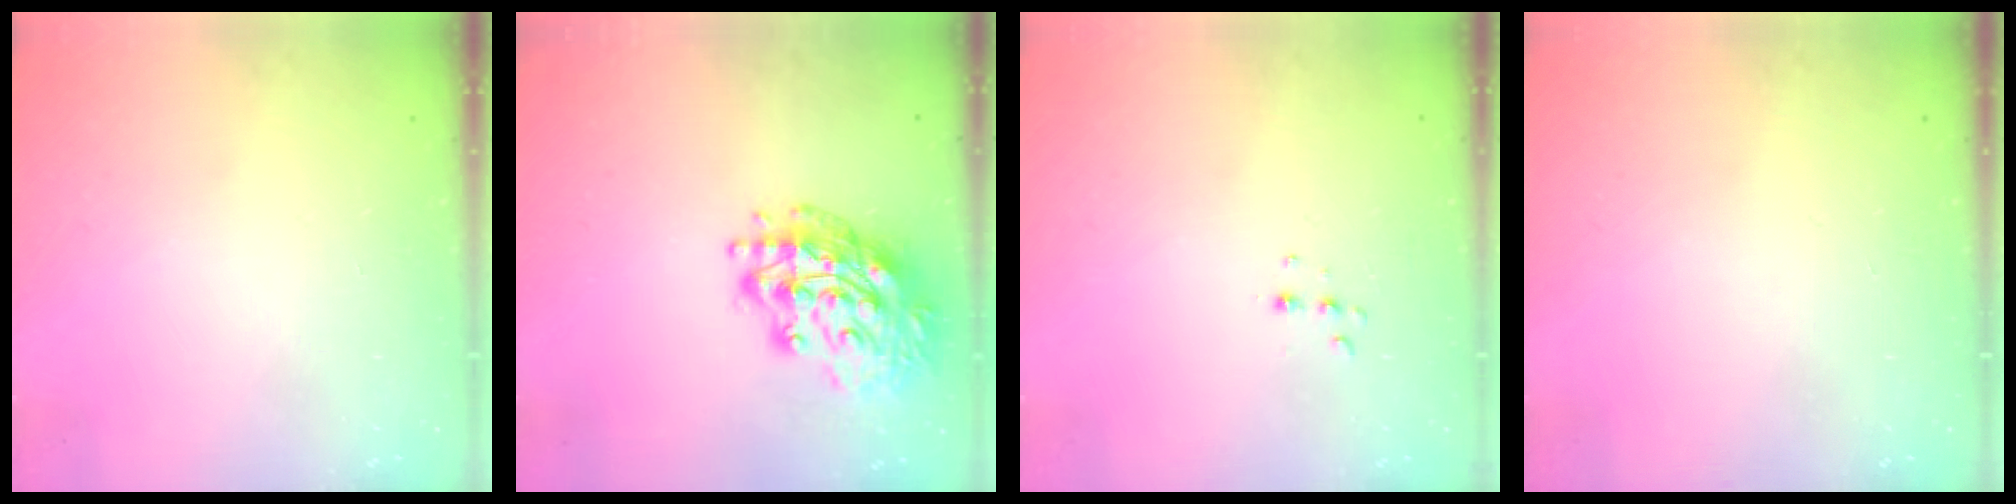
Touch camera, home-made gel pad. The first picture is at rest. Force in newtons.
{"total": 17.4, "press": 17.3, "slide": 1.8}
{"total": 4.7, "press": 4.6, "slide": 0.8}
{"total": 0.0}